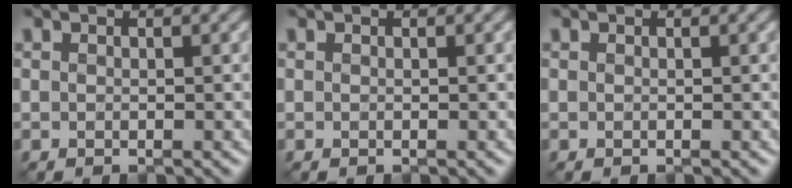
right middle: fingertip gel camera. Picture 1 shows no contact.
{"total": 0.0}
{"total": 0.0}